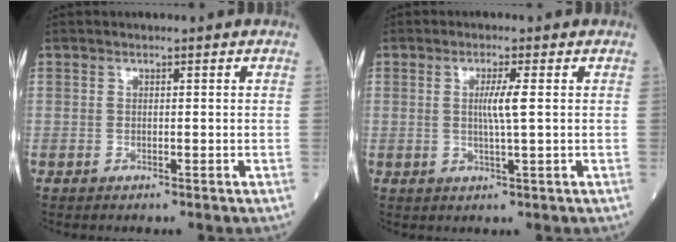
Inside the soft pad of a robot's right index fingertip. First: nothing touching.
{"total": 3.4, "force": [0.5, -0.5, 3.3], "torque": [-0.067, -0.005, 0.010]}